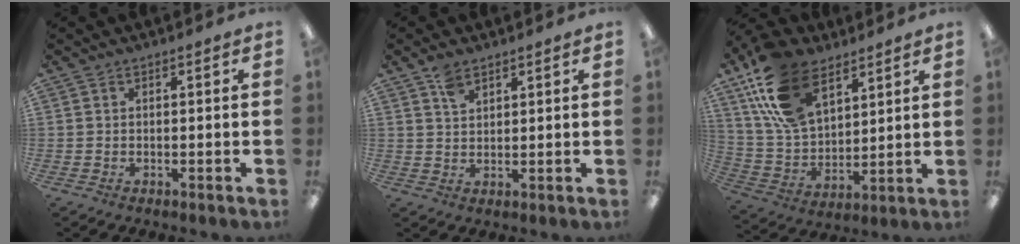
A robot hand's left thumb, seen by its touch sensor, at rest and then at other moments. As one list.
[{"total": 4.0, "force": [2.9, 2.2, 1.8], "torque": [-0.027, -0.008, 0.053]}, {"total": 20.5, "force": [11.6, 12.1, 11.8], "torque": [-0.251, -0.034, 0.218]}]